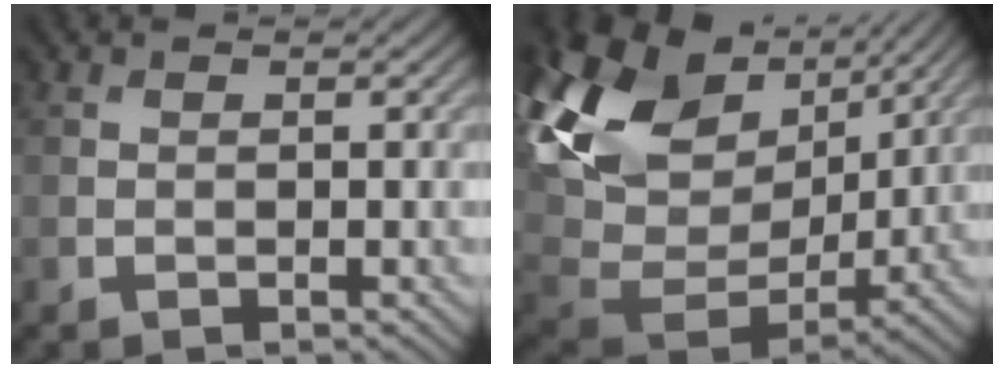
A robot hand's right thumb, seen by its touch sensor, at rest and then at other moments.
{"total": 17.1, "force": [6.8, 11.3, 11.0], "torque": [-0.282, 0.016, 0.139]}